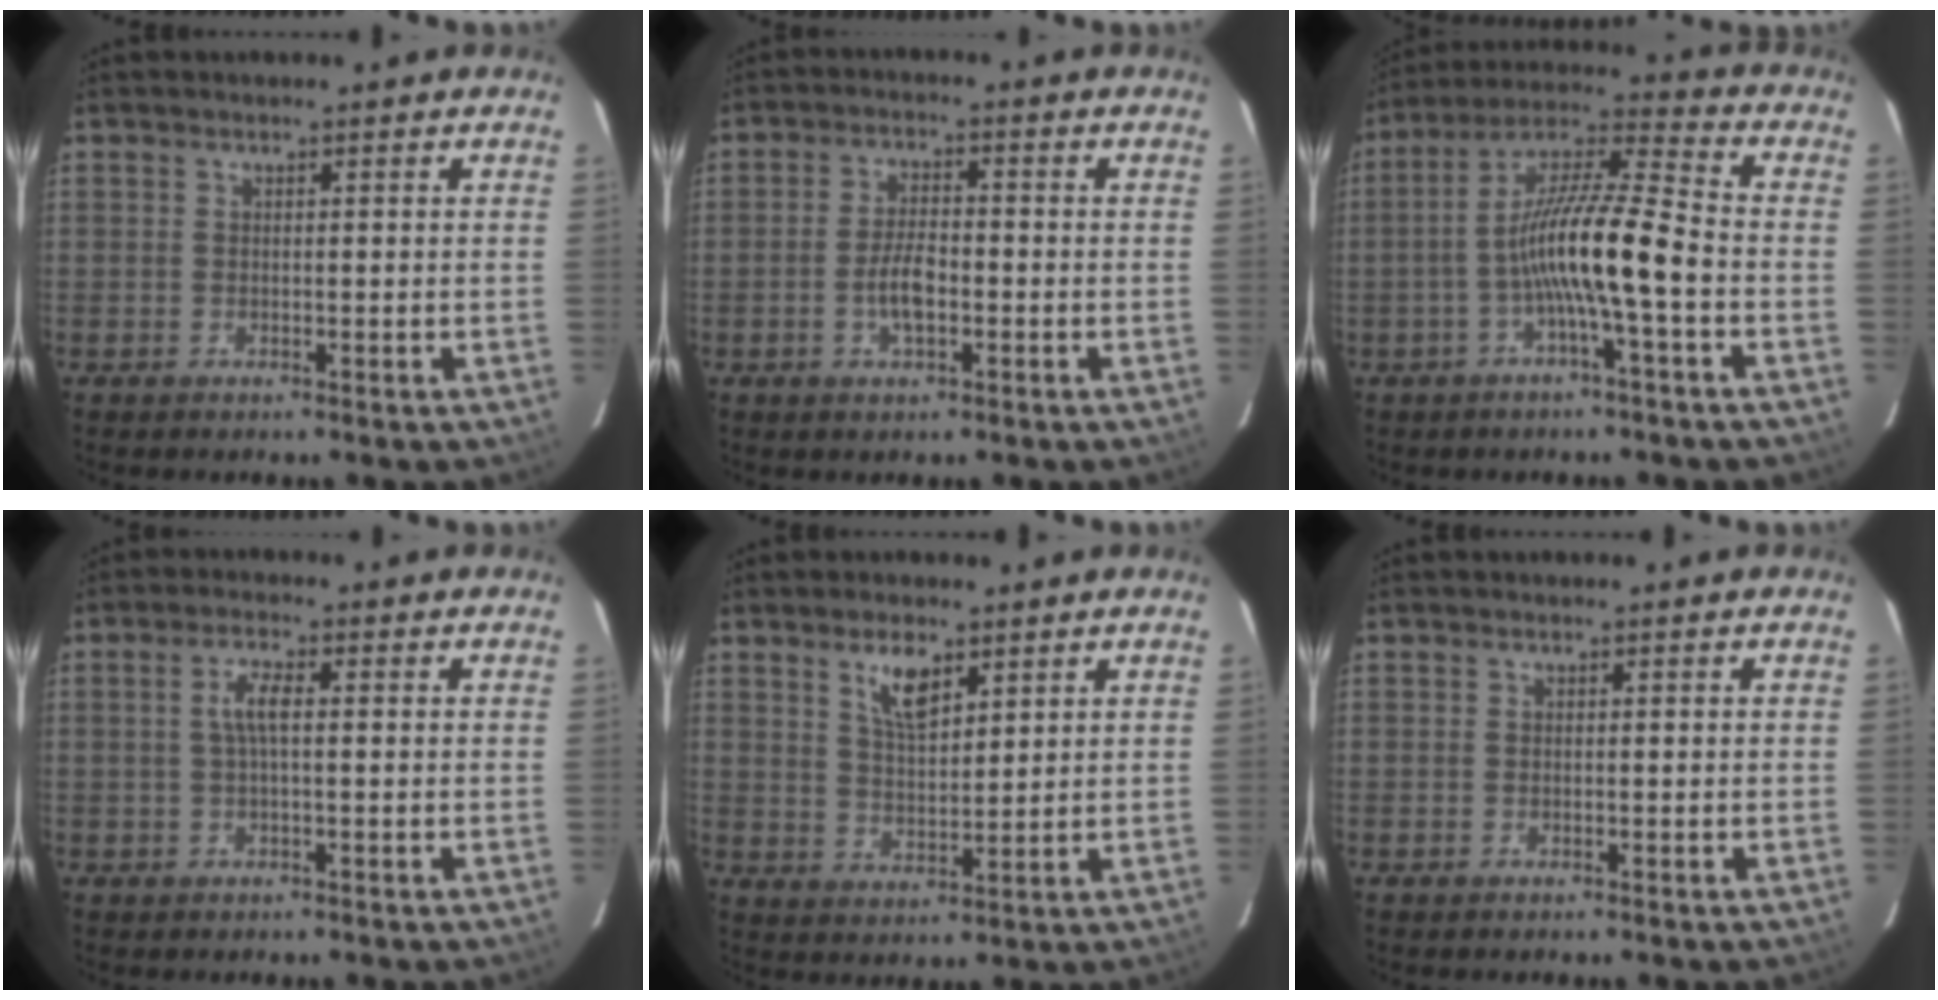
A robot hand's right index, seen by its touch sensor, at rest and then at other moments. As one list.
[{"total": 5.3, "force": [-1.6, 2.4, 4.5], "torque": [-0.091, 0.003, -0.027]}, {"total": 12.2, "force": [-3.4, 0.7, 11.7], "torque": [-0.225, 0.015, -0.068]}, {"total": 3.5, "force": [0.4, 0.9, 3.4], "torque": [-0.069, 0.005, 0.008]}, {"total": 6.3, "force": [3.7, 2.5, 4.4], "torque": [-0.078, 0.002, 0.072]}, {"total": 0.0}]